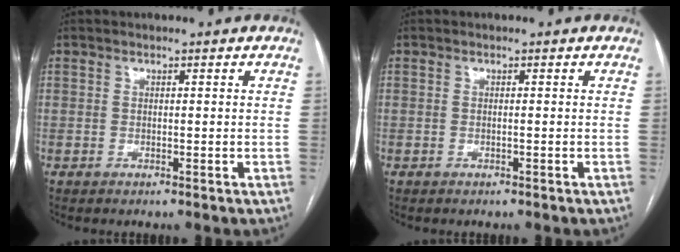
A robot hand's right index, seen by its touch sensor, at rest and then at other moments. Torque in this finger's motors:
{"motor_torque": [0.12, 0.11, 0.01, 0.00]}